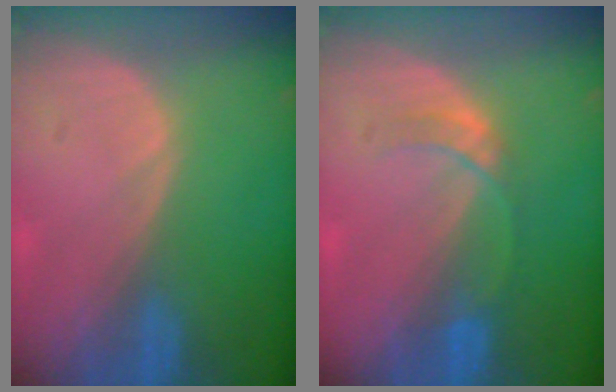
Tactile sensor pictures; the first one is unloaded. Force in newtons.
{"total": 3.0, "press": 3.0, "slide": 0.3}